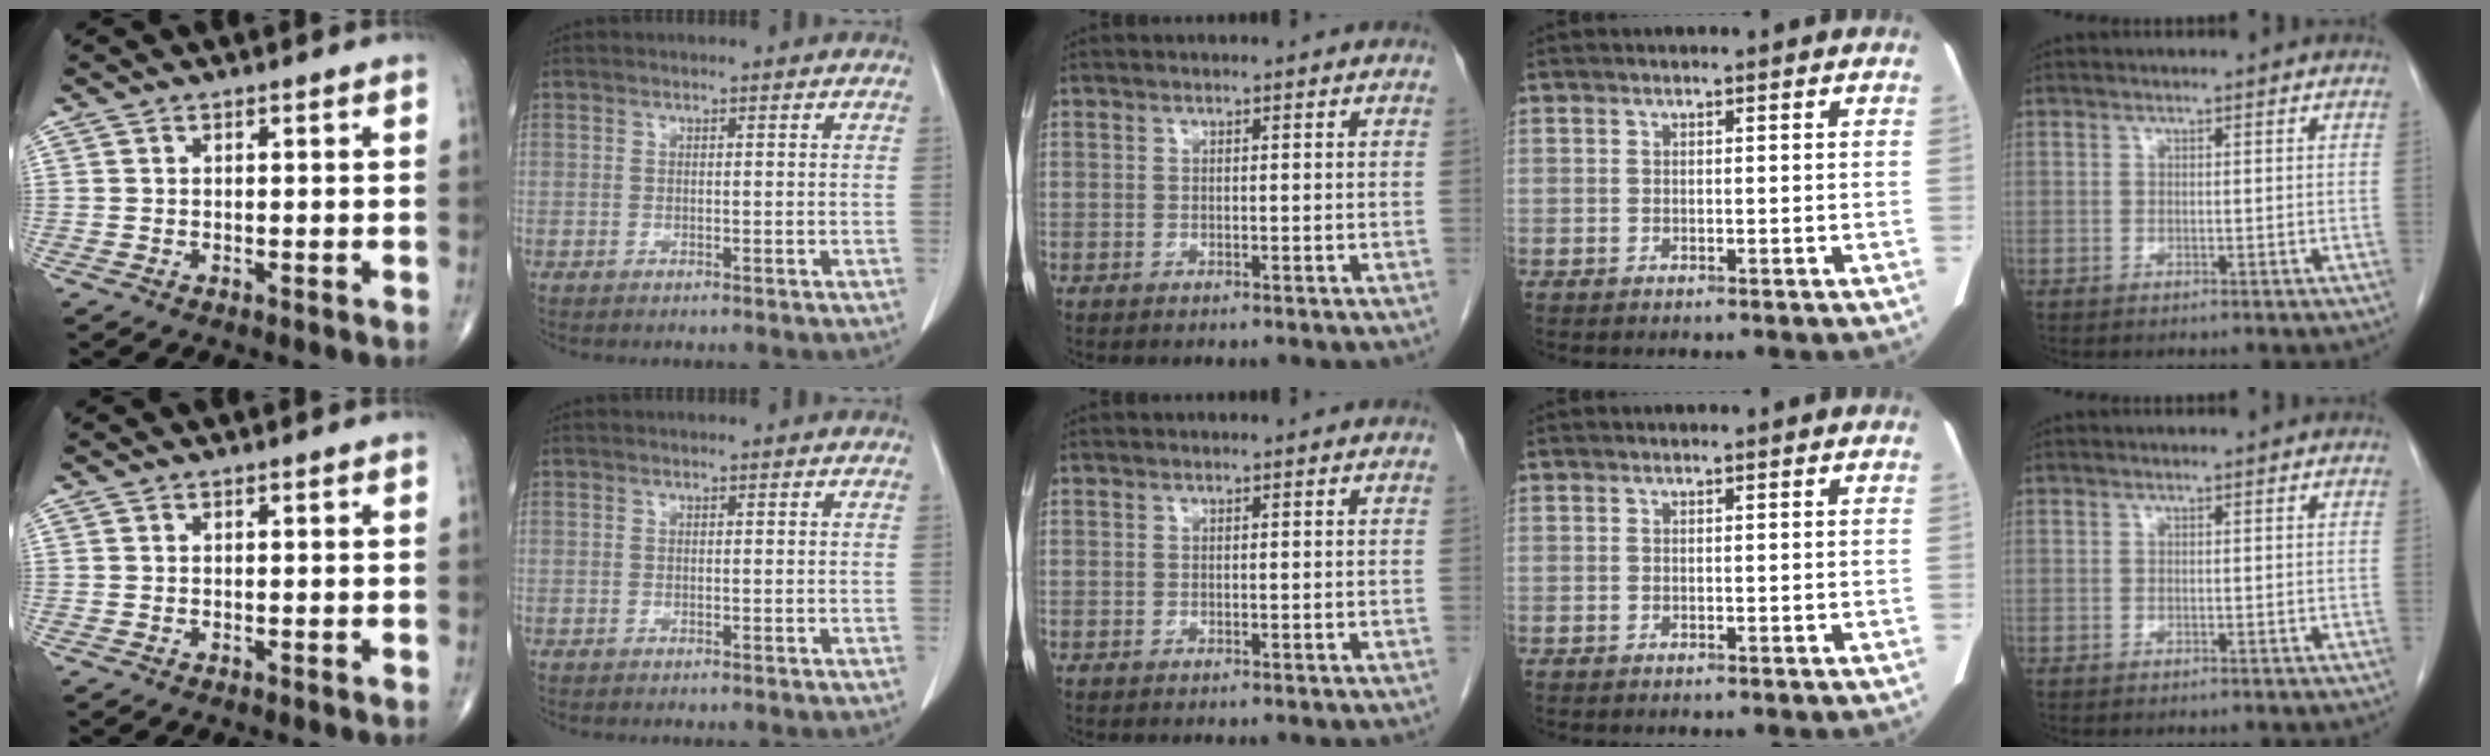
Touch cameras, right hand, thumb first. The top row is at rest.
{}